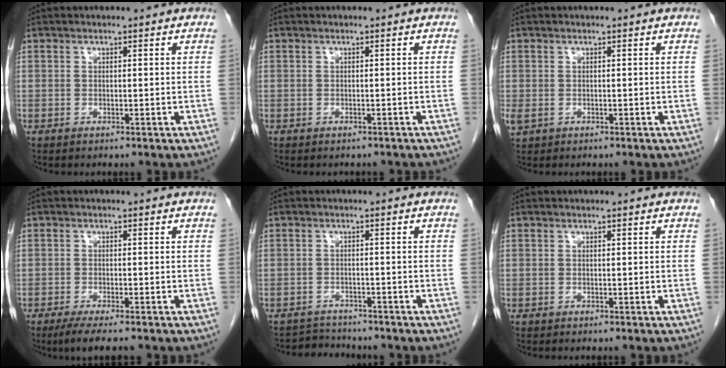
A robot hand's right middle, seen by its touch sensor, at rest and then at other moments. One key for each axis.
{"total": 2.8, "fx": -2.4, "fy": 1.1, "fz": 0.9, "tx": -0.020, "ty": -0.003, "tz": -0.024}
{"total": 1.2, "fx": -0.2, "fy": 0.9, "fz": 0.8, "tx": -0.023, "ty": -0.001, "tz": 0.002}
{"total": 4.6, "fx": -3.5, "fy": 0.4, "fz": 3.0, "tx": -0.050, "ty": -0.012, "tz": -0.055}
{"total": 3.5, "fx": -3.3, "fy": 0.7, "fz": -0.8, "tx": 0.011, "ty": -0.007, "tz": -0.053}
{"total": 0.0}